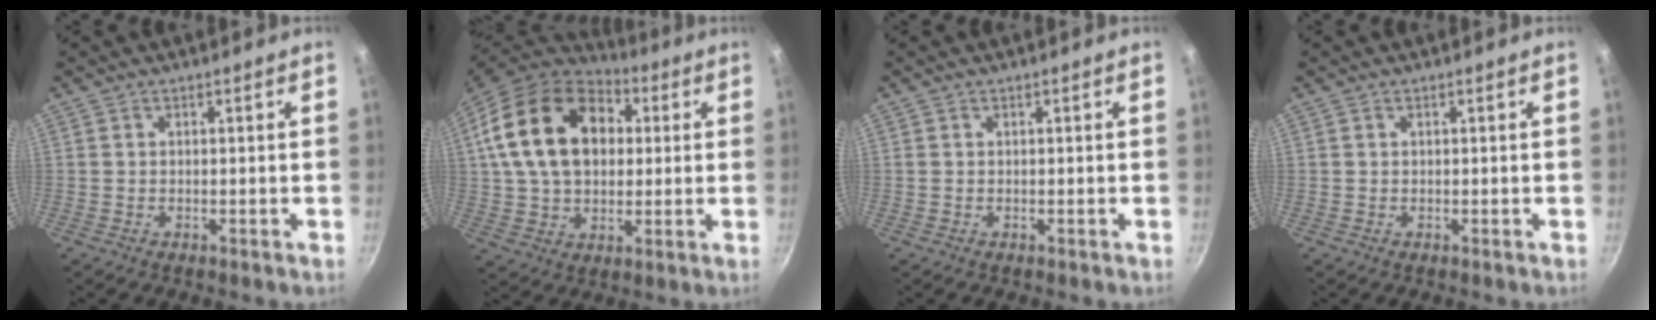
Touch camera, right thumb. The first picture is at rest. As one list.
[{"total": 22.1, "force": [5.2, 15.4, 15.1], "torque": [-0.242, 0.015, 0.084]}, {"total": 0.0}, {"total": 0.0}]